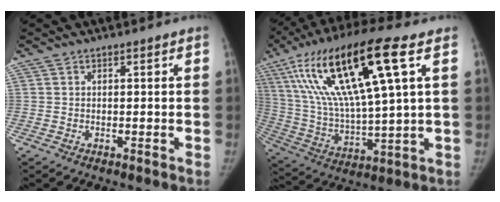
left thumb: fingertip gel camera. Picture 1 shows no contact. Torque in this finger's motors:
{"motor_torque": [2.37, 2.64, 2.24, -0.53, 0.85]}